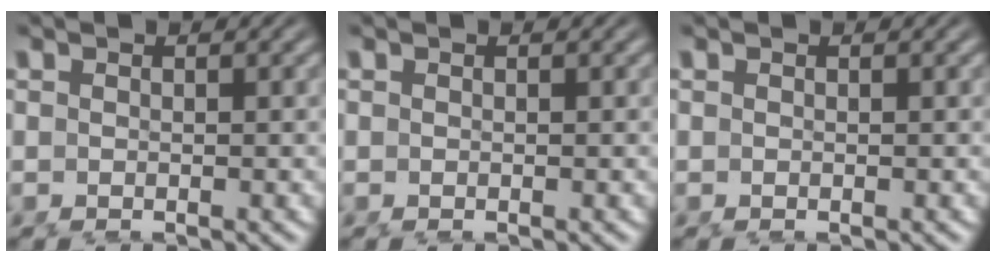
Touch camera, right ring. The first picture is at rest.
{"total": 0.0}
{"total": 0.0}